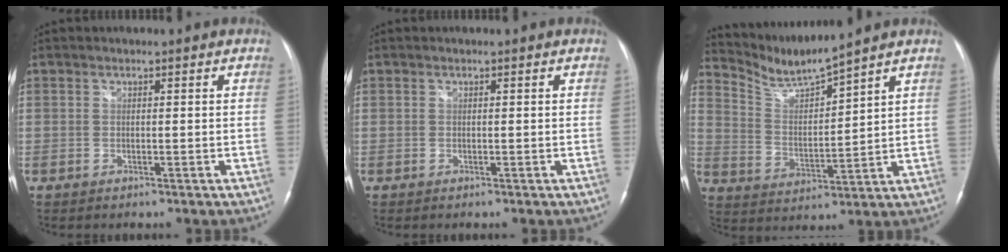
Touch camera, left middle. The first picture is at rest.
{"total": 0.0}
{"total": 7.4, "force": [7.1, -1.6, 1.1], "torque": [-0.036, -0.011, 0.153]}